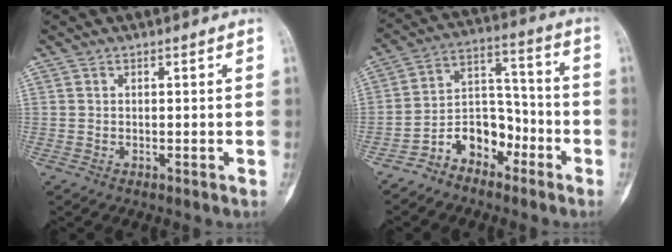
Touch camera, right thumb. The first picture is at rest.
{"total": 10.4, "force": [-6.4, 6.8, 4.5], "torque": [-0.048, 0.084, -0.126]}